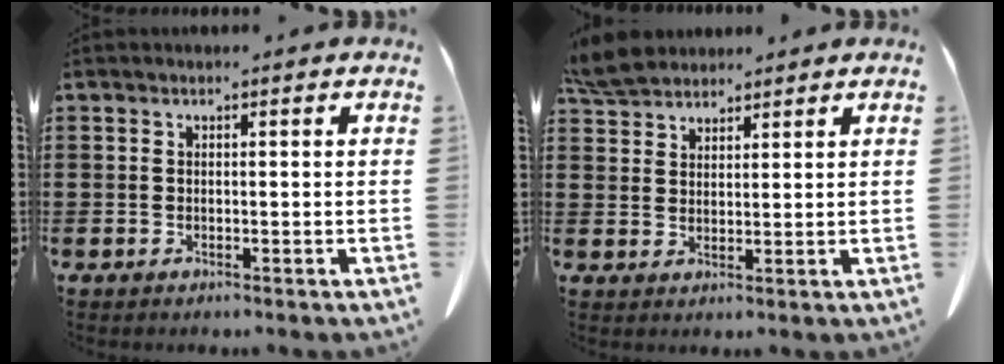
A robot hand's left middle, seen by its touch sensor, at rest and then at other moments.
{"total": 5.1, "force": [4.6, 1.5, 1.5], "torque": [-0.045, -0.004, 0.090]}